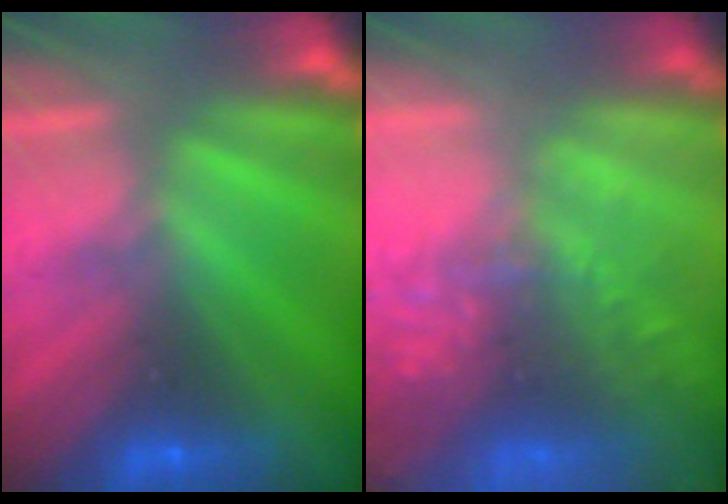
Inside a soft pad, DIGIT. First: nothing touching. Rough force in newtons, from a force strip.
{"total": 5.7}